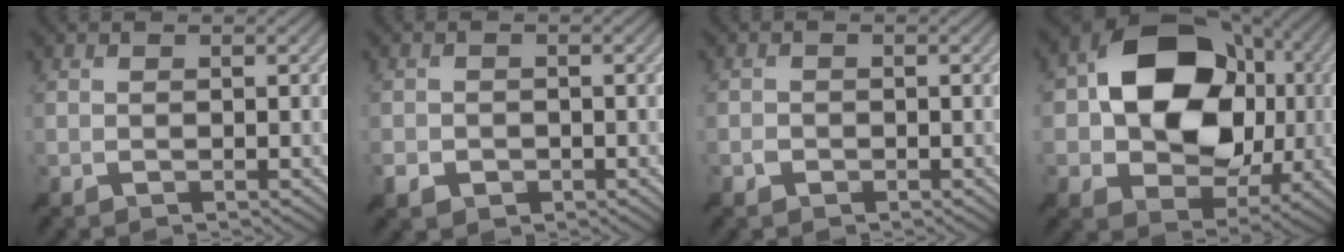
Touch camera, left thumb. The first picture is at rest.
{"total": 2.3, "force": [-1.1, 1.8, 0.9], "torque": [-0.022, -0.008, -0.024]}
{"total": 1.1, "force": [-0.5, 0.9, 0.2], "torque": [-0.001, -0.002, -0.013]}
{"total": 16.5, "force": [1.4, 11.9, 11.3], "torque": [-0.181, 0.005, 0.026]}